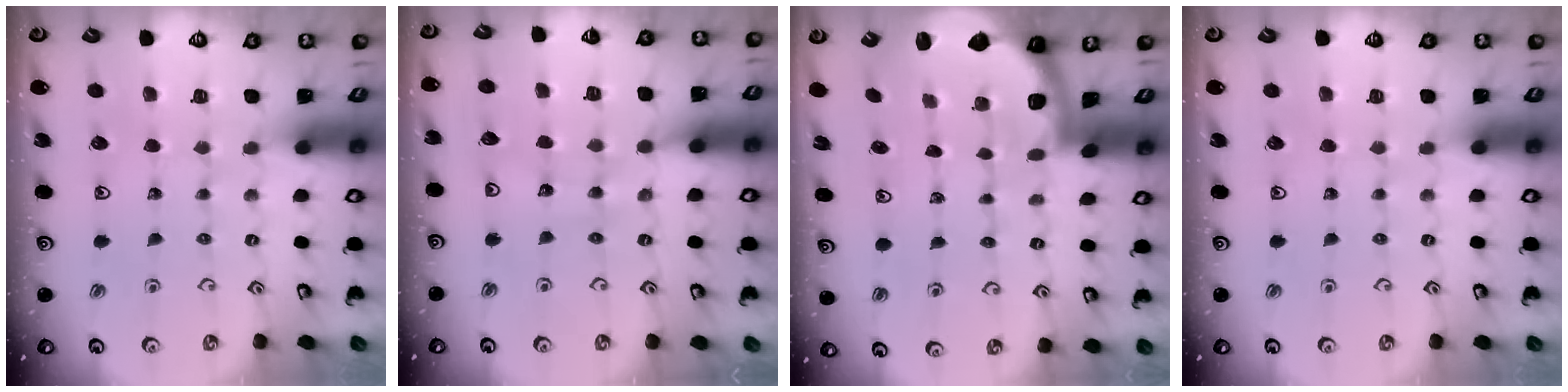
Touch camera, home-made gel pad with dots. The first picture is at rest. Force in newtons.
{"total": 8.6, "press": 8.5, "slide": 1.0}
{"total": 2.0, "press": 2.0, "slide": 0.5}
{"total": 0.0}